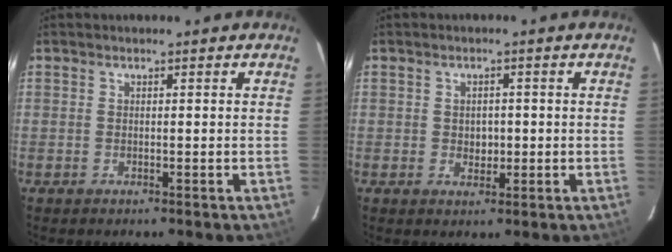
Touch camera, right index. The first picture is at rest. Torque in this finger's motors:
{"motor_torque": [-0.01, 0.06, -0.04, 0.00]}